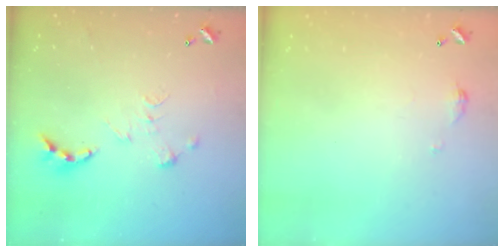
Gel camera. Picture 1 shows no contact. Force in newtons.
{"total": 3.5, "press": 3.5, "slide": 0.6}